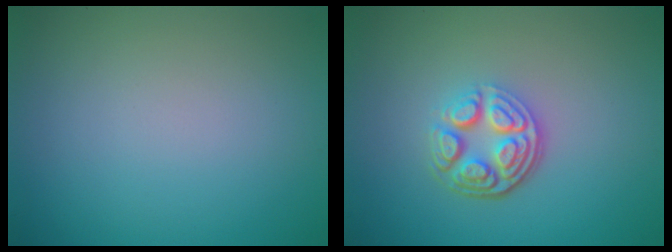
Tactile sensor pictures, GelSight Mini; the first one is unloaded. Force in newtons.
{"total": 4.5, "press": 3.3, "slide": 3.1}